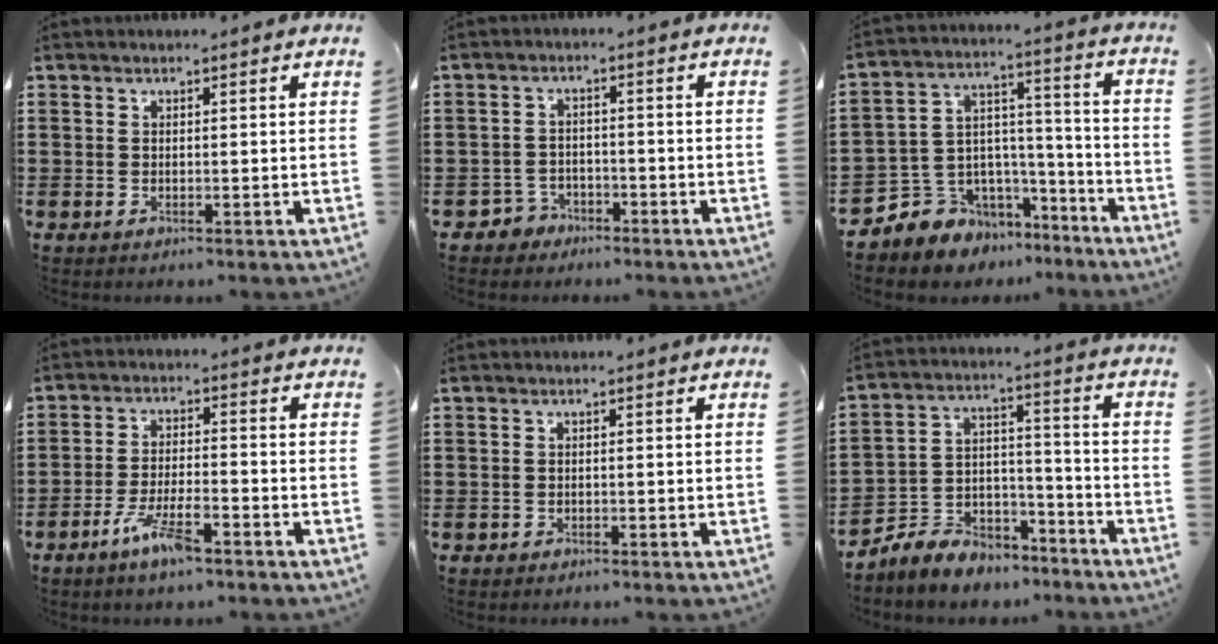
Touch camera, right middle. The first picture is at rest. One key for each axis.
{"total": 2.3, "fx": -2.0, "fy": 1.2, "fz": 0.0, "tx": -0.008, "ty": 0.003, "tz": -0.044}
{"total": 6.7, "fx": -4.5, "fy": 4.7, "fz": -1.2, "tx": -0.014, "ty": -0.007, "tz": -0.089}
{"total": 6.6, "fx": -4.1, "fy": 1.4, "fz": 4.9, "tx": -0.112, "ty": -0.007, "tz": -0.079}
{"total": 0.8, "fx": -0.7, "fy": 0.5, "fz": 0.0, "tx": 0.000, "ty": 0.003, "tz": -0.016}
{"total": 6.2, "fx": -5.9, "fy": 2.0, "fz": -0.2, "tx": -0.001, "ty": 0.012, "tz": -0.119}